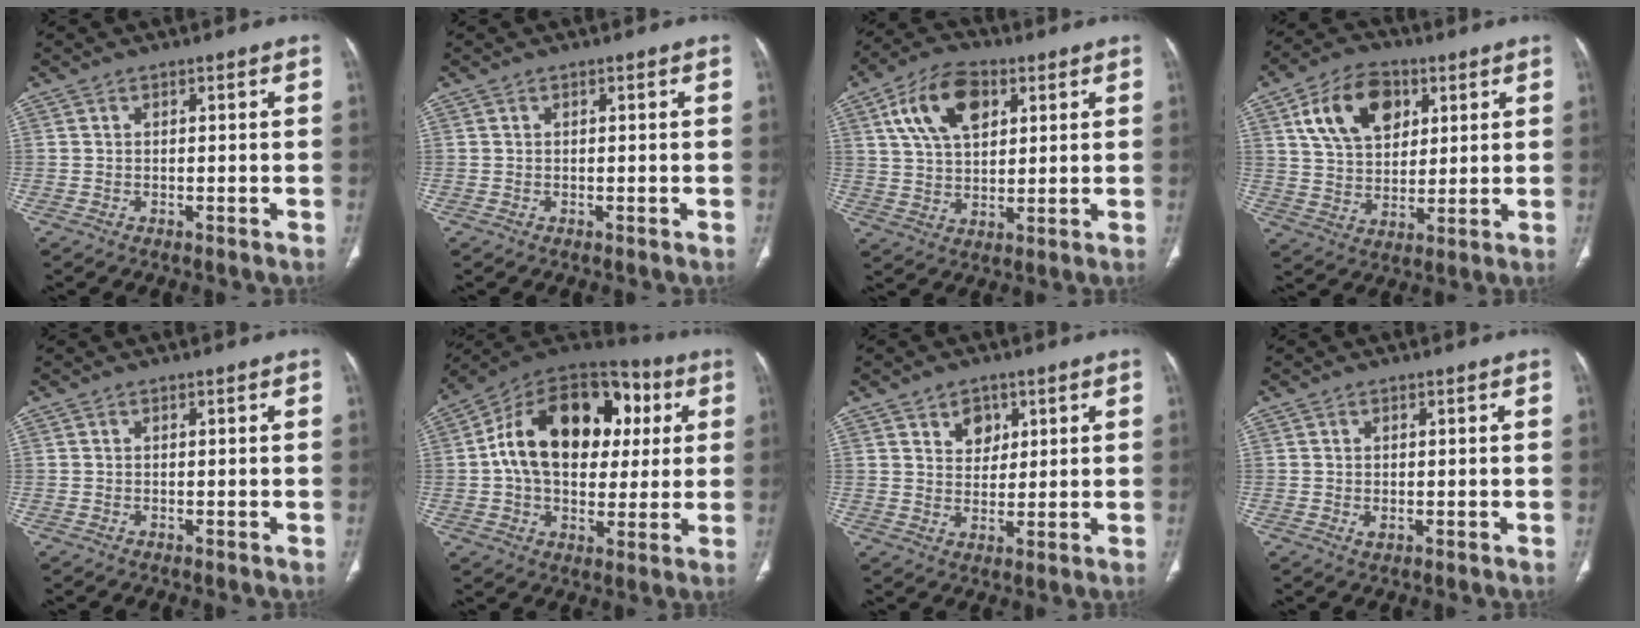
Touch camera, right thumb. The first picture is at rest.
{"total": 0.0}
{"total": 12.7, "force": [5.1, 7.4, 9.0], "torque": [-0.149, -0.004, 0.092]}
{"total": 13.8, "force": [5.6, 9.1, 8.8], "torque": [-0.126, -0.010, 0.102]}
{"total": 0.0}
{"total": 24.0, "force": [3.6, 16.0, 17.5], "torque": [-0.260, 0.023, 0.052]}
{"total": 4.8, "force": [2.5, 3.5, 2.1], "torque": [-0.012, -0.017, 0.044]}
{"total": 1.3, "force": [-0.2, 0.7, 1.0], "torque": [-0.019, -0.005, 0.000]}